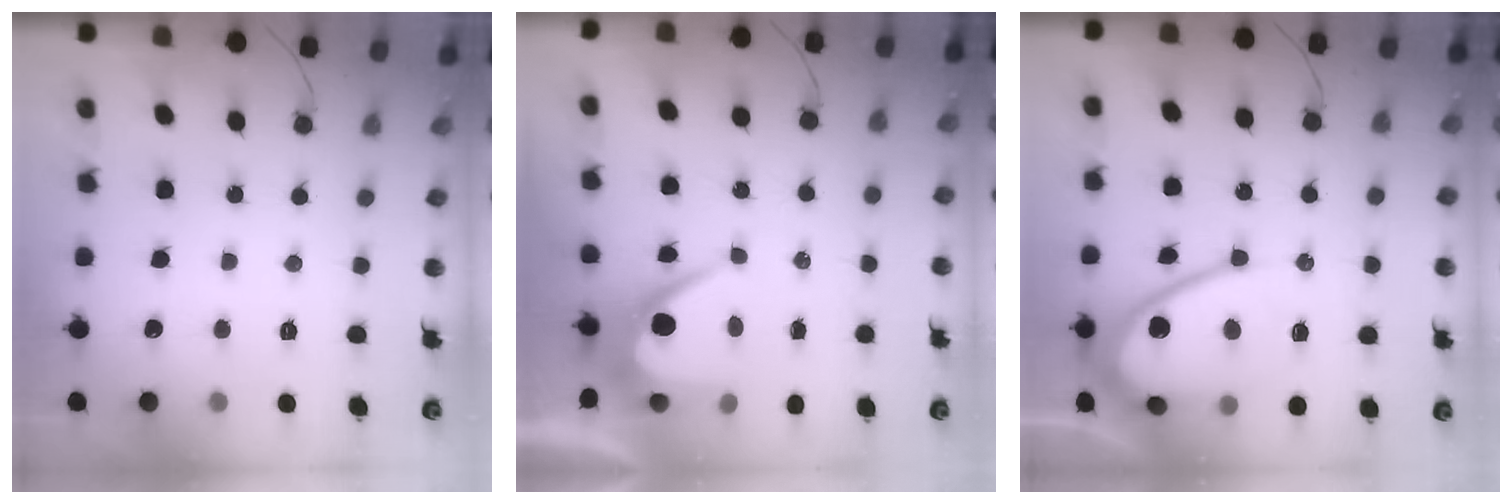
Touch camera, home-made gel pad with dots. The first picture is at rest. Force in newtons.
{"total": 6.1, "press": 6.1, "slide": 0.5}
{"total": 13.0, "press": 13.0, "slide": 1.0}